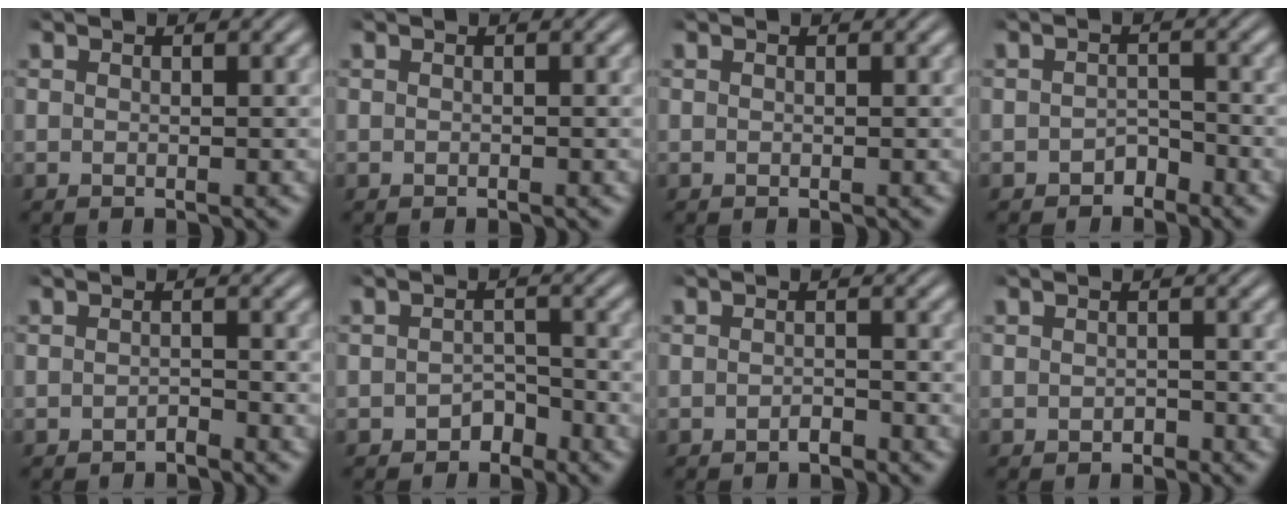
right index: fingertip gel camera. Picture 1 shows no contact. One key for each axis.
{"total": 0.0}
{"total": 0.0}
{"total": 1.8, "fx": -1.6, "fy": 0.9, "fz": 0.2, "tx": 0.005, "ty": -0.004, "tz": -0.027}
{"total": 1.1, "fx": -1.1, "fy": -0.1, "fz": 0.0, "tx": -0.002, "ty": -0.007, "tz": -0.016}
{"total": 2.2, "fx": -1.8, "fy": 1.1, "fz": 0.3, "tx": 0.006, "ty": -0.004, "tz": -0.031}
{"total": 1.1, "fx": -1.1, "fy": 0.0, "fz": 0.2, "tx": -0.002, "ty": -0.003, "tz": -0.019}
{"total": 0.9, "fx": -0.9, "fy": 0.2, "fz": 0.0, "tx": -0.003, "ty": -0.009, "tz": -0.010}